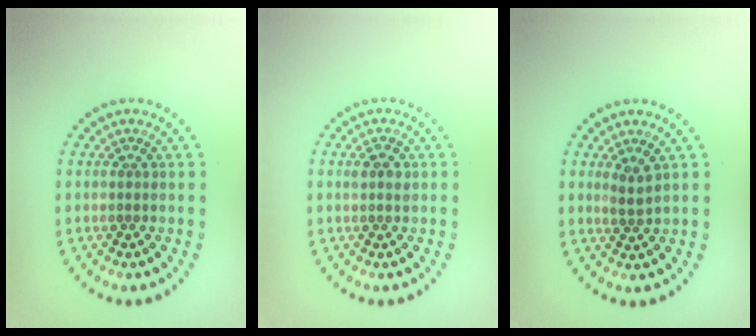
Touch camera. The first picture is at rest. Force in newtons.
{"total": 1.2, "press": 1.1, "slide": 0.3}
{"total": 1.4, "press": 1.1, "slide": 0.8}